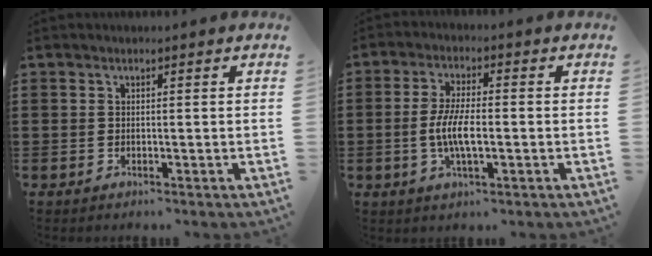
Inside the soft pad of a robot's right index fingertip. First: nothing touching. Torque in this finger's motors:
{"motor_torque": [1.88, 0.26, 0.76, 0.17]}